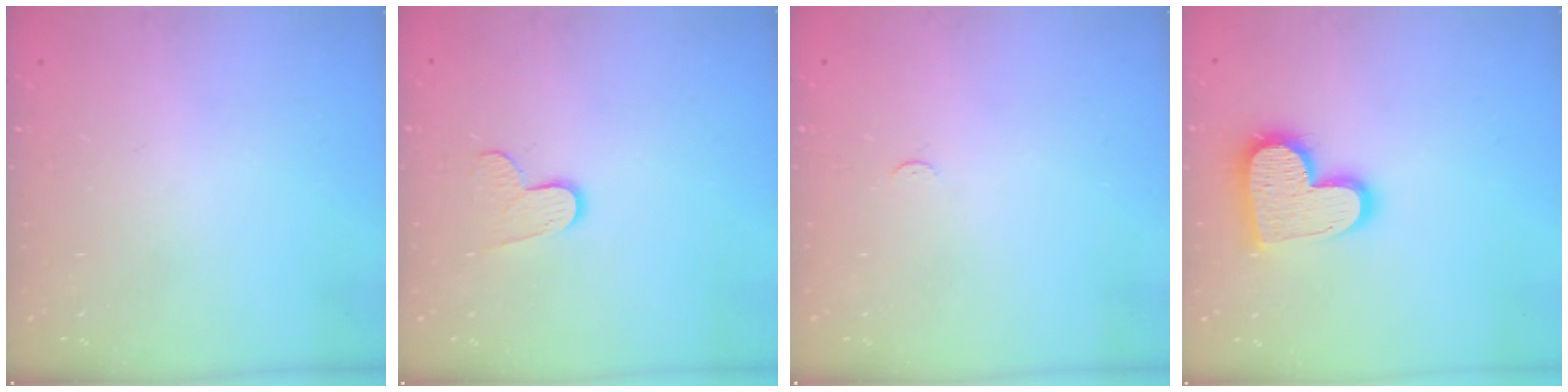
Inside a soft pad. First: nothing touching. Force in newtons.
{"total": 7.1, "press": 7.1, "slide": 0.5}
{"total": 2.3, "press": 2.3, "slide": 0.3}
{"total": 16.0, "press": 16.0, "slide": 1.0}